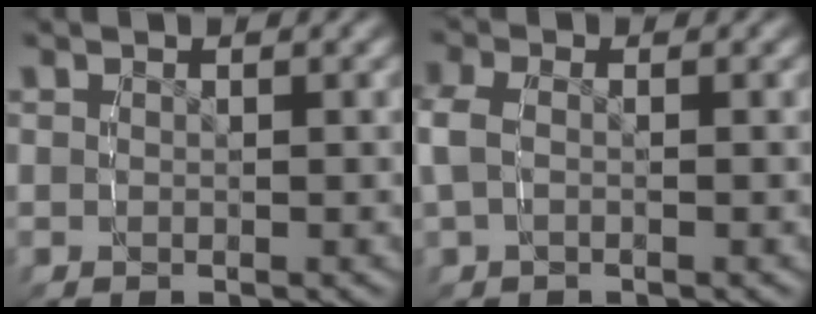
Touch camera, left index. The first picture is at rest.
{"total": 2.2, "force": [-0.1, 1.4, 1.7], "torque": [-0.058, -0.004, 0.002]}